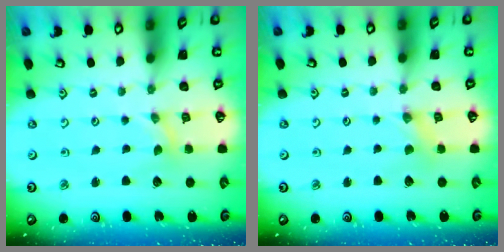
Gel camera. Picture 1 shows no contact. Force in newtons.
{"total": 1.3, "press": 1.2, "slide": 0.3}